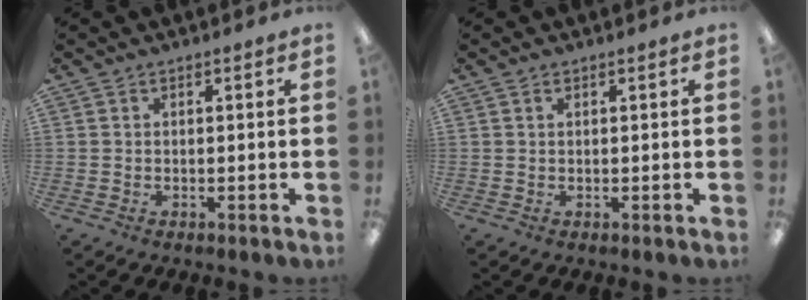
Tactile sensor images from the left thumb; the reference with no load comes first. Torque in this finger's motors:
{"motor_torque": [0.30, -0.20, -0.11, -0.06, -0.02]}